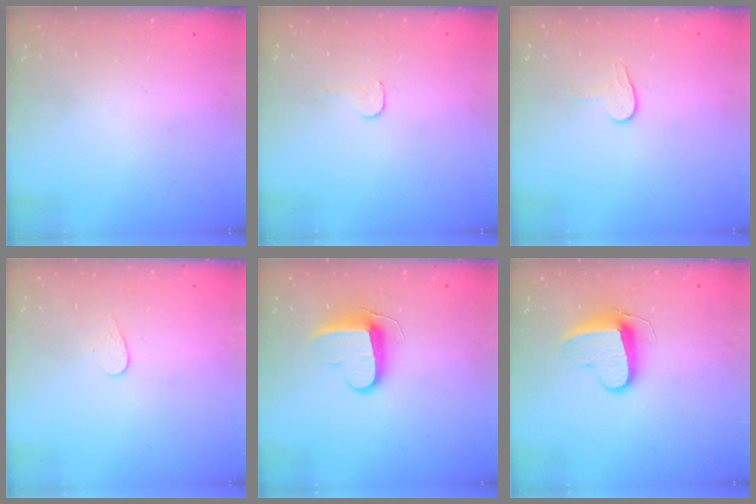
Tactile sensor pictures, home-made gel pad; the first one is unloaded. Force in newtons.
{"total": 3.2, "press": 3.1, "slide": 0.3}
{"total": 6.2, "press": 6.1, "slide": 0.5}
{"total": 3.8, "press": 3.8, "slide": 0.3}
{"total": 10.5, "press": 10.4, "slide": 1.2}
{"total": 9.4, "press": 9.4, "slide": 0.5}